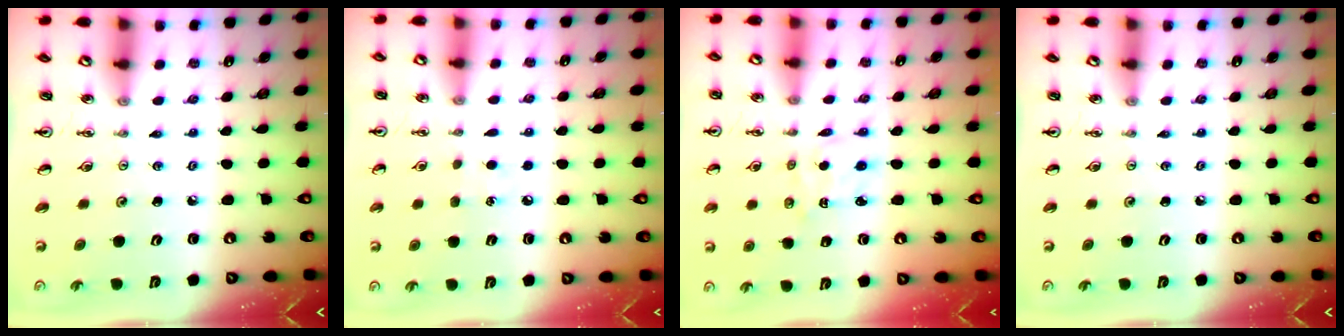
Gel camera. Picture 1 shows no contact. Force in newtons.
{"total": 4.8, "press": 4.8, "slide": 0.5}
{"total": 1.8, "press": 1.6, "slide": 0.6}
{"total": 0.0}